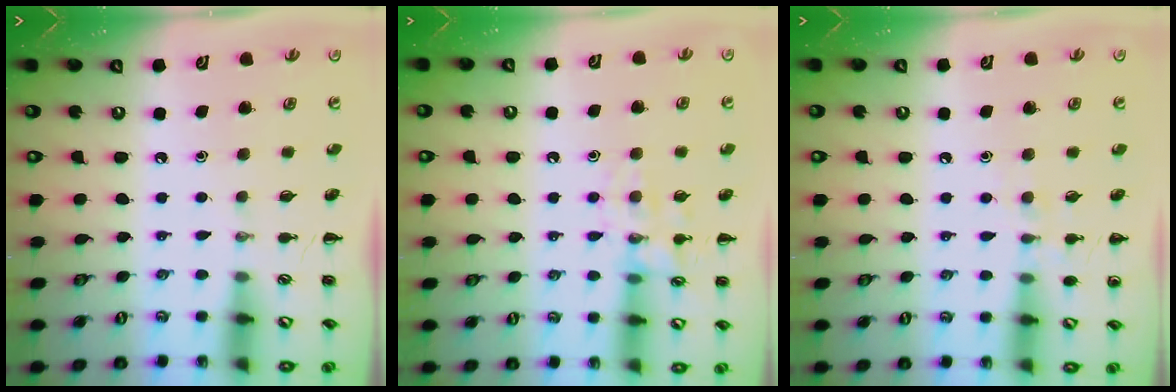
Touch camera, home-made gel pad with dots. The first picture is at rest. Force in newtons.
{"total": 10.8, "press": 10.7, "slide": 0.6}
{"total": 5.9, "press": 5.7, "slide": 1.4}